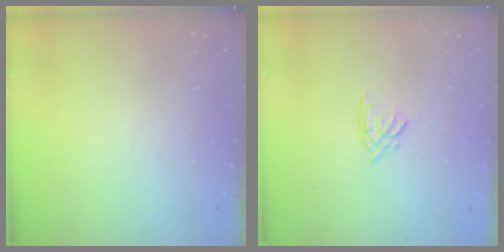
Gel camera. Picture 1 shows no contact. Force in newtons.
{"total": 1.9, "press": 1.8, "slide": 0.5}